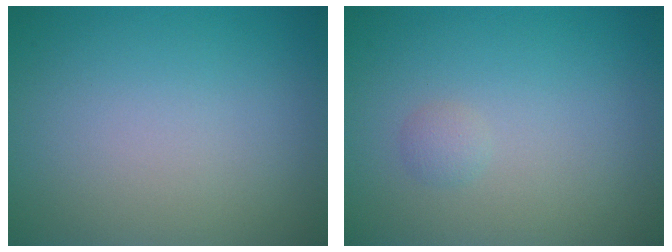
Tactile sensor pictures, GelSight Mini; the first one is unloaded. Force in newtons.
{"total": 0.7, "press": 0.7, "slide": 0.0}